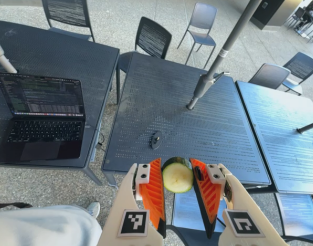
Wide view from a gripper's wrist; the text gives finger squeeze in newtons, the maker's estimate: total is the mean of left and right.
{"total": 9.6, "left": 9.3, "right": 9.8}